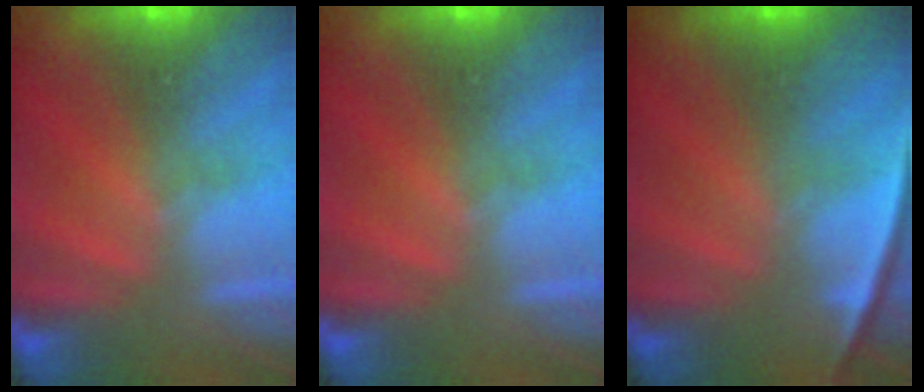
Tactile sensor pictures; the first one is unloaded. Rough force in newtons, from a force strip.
{"total": 0.0}
{"total": 2.4}